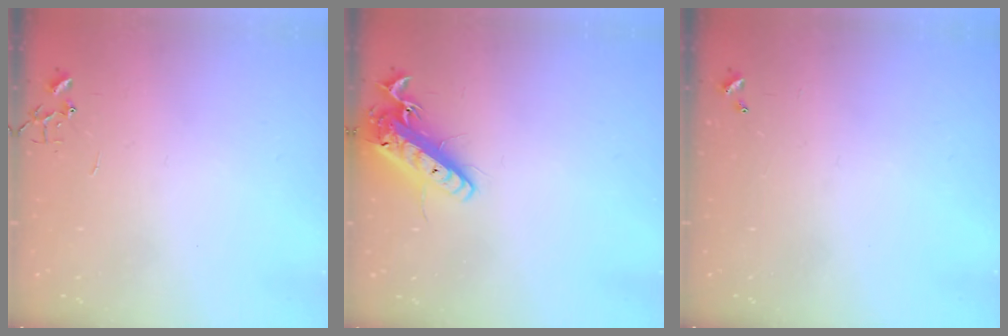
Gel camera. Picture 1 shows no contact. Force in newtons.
{"total": 15.0, "press": 14.7, "slide": 3.1}
{"total": 0.0}